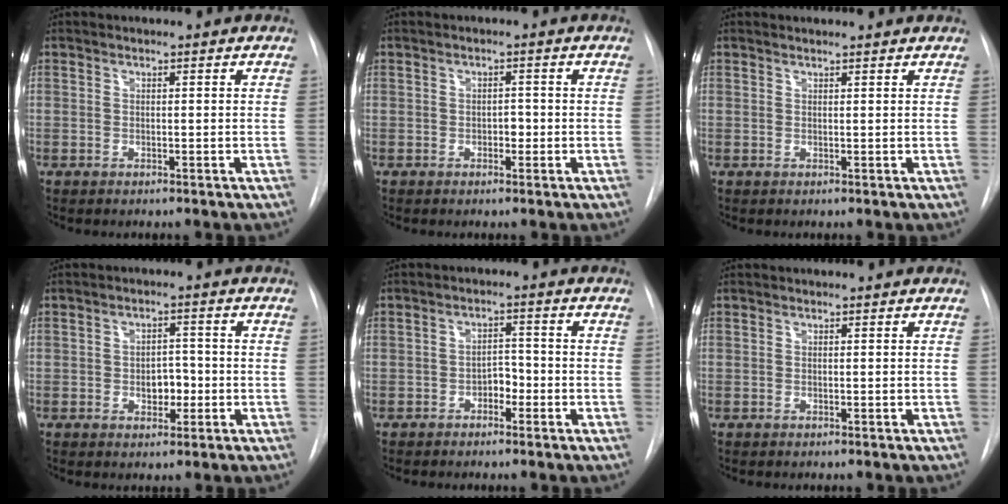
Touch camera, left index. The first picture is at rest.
{"total": 1.9, "force": [-1.5, 0.9, 0.9], "torque": [-0.010, -0.002, -0.021]}
{"total": 2.0, "force": [1.9, 0.1, 0.6], "torque": [-0.011, 0.010, 0.018]}
{"total": 4.0, "force": [-1.8, 2.3, 2.6], "torque": [-0.029, 0.000, -0.022]}
{"total": 3.3, "force": [-2.5, 1.5, 1.6], "torque": [-0.017, 0.003, -0.040]}
{"total": 0.0}